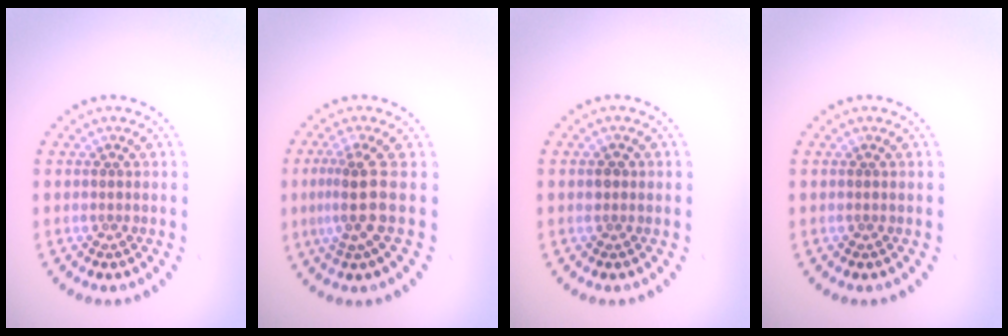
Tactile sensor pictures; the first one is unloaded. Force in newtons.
{"total": 3.3, "press": 2.5, "slide": 2.1}
{"total": 0.9, "press": 0.8, "slide": 0.3}
{"total": 0.0}